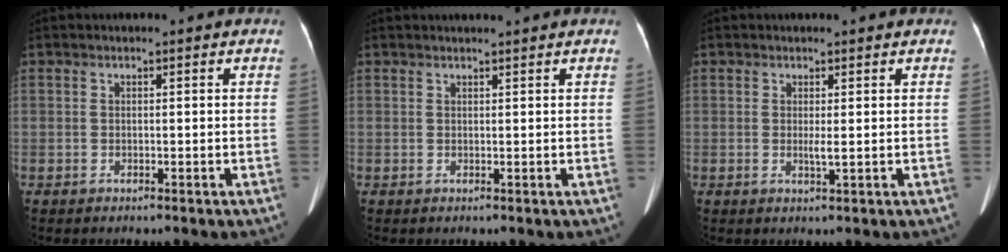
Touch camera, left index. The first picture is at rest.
{"total": 2.5, "force": [2.4, -0.3, 0.6], "torque": [-0.007, 0.015, 0.035]}
{"total": 1.4, "force": [0.2, 0.0, 1.4], "torque": [-0.033, -0.004, 0.005]}